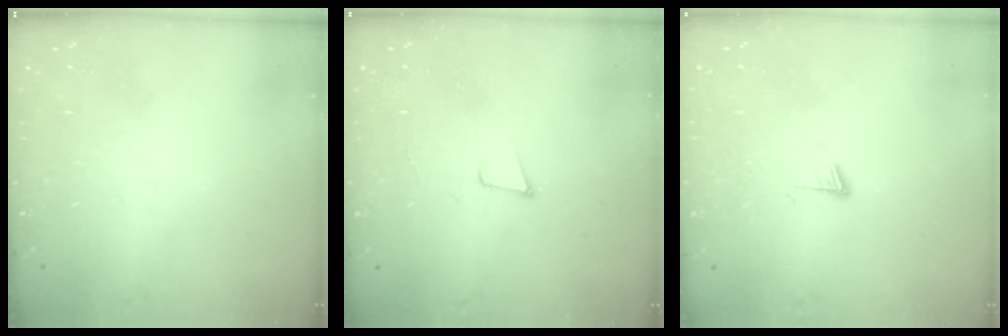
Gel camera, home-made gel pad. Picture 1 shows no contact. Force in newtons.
{"total": 5.0, "press": 4.2, "slide": 2.8}
{"total": 5.1, "press": 5.1, "slide": 0.6}